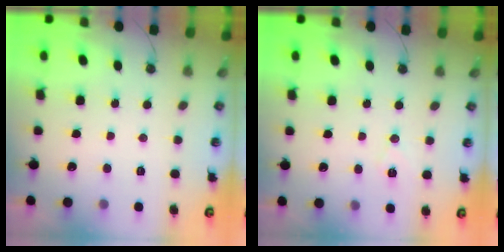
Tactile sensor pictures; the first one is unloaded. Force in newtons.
{"total": 6.9, "press": 5.3, "slide": 4.5}